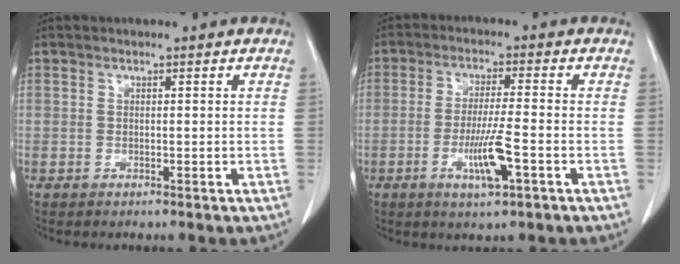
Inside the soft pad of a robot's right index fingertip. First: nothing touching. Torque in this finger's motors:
{"motor_torque": [0.12, -0.01, 0.14, 0.09]}